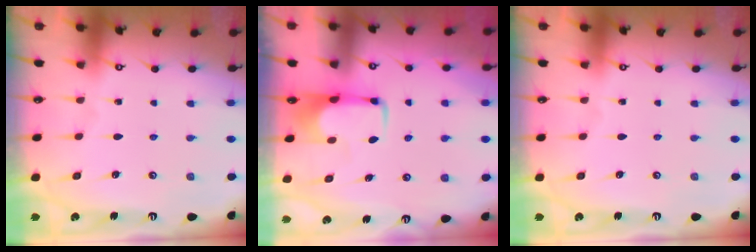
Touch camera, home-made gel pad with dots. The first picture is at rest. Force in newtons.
{"total": 2.0, "press": 2.0, "slide": 0.4}
{"total": 0.0}